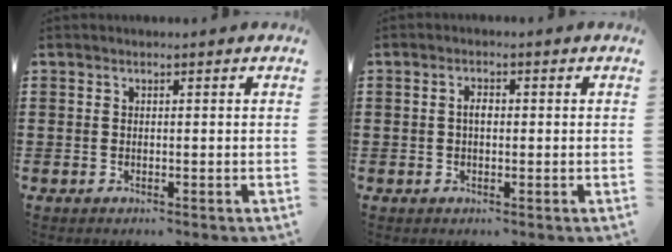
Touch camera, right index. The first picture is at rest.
{"total": 1.9, "force": [0.0, 0.9, 1.7], "torque": [-0.033, 0.003, -0.002]}